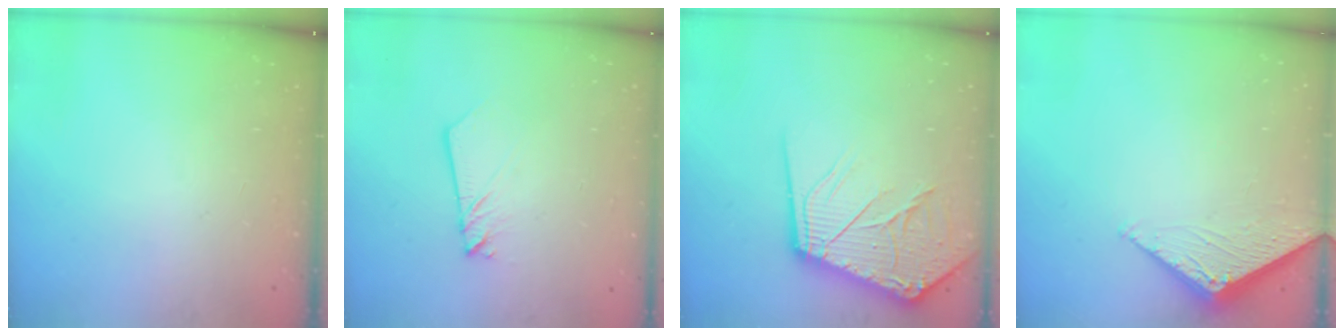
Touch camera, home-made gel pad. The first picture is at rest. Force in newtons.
{"total": 2.7, "press": 2.6, "slide": 0.3}
{"total": 16.4, "press": 16.2, "slide": 2.0}
{"total": 3.1, "press": 3.1, "slide": 0.4}